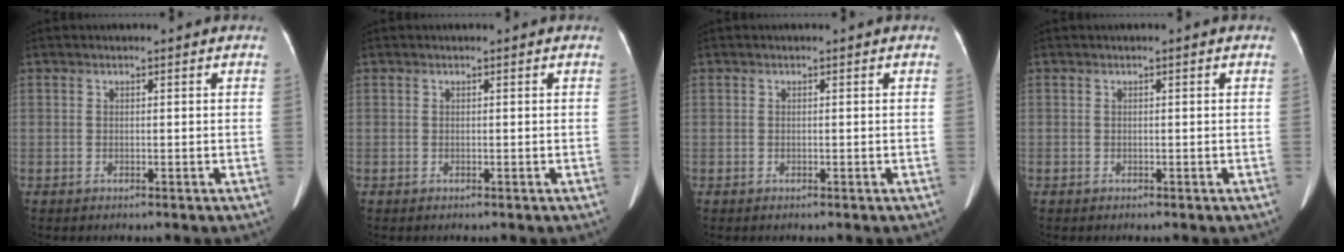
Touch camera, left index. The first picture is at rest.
{"total": 0.0}
{"total": 0.0}
{"total": 0.0}